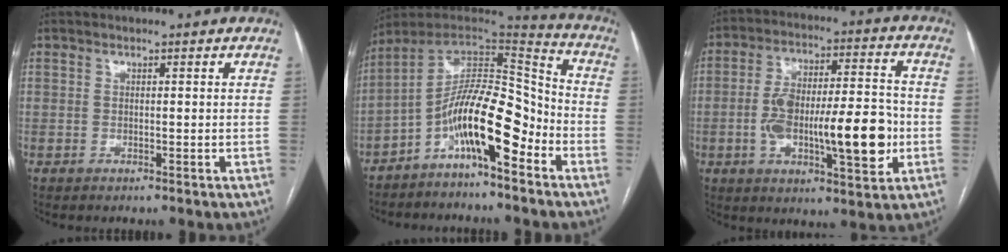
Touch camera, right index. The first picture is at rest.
{"total": 13.8, "force": [-6.7, 3.2, 11.6], "torque": [-0.199, 0.034, -0.117]}
{"total": 17.0, "force": [-3.1, 4.6, 16.0], "torque": [-0.268, 0.020, -0.043]}